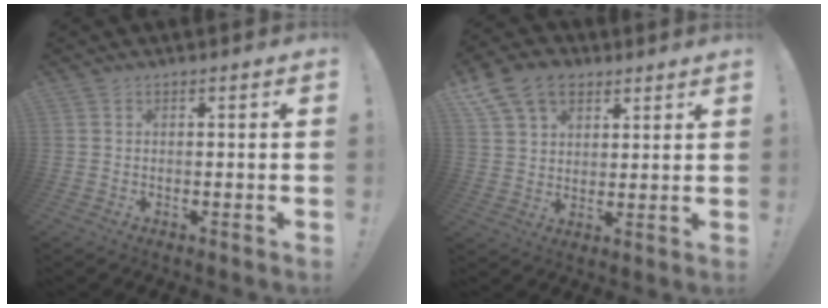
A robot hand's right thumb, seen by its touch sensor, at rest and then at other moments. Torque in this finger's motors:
{"motor_torque": [0.80, 0.96, 0.91, 0.68, 0.08]}